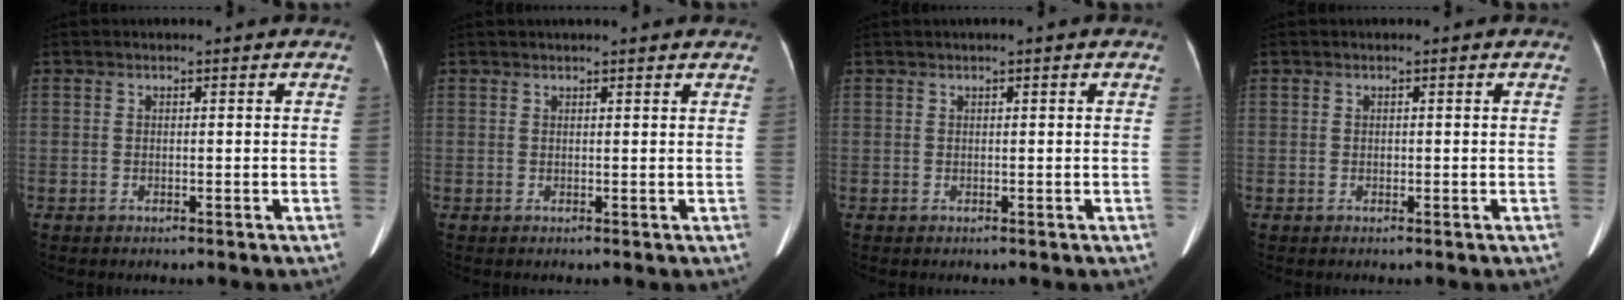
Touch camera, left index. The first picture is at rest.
{"total": 6.3, "force": [5.5, 0.8, 2.9], "torque": [-0.041, 0.027, 0.061]}
{"total": 0.7, "force": [0.3, -0.1, 0.6], "torque": [-0.017, 0.005, 0.007]}
{"total": 0.0}